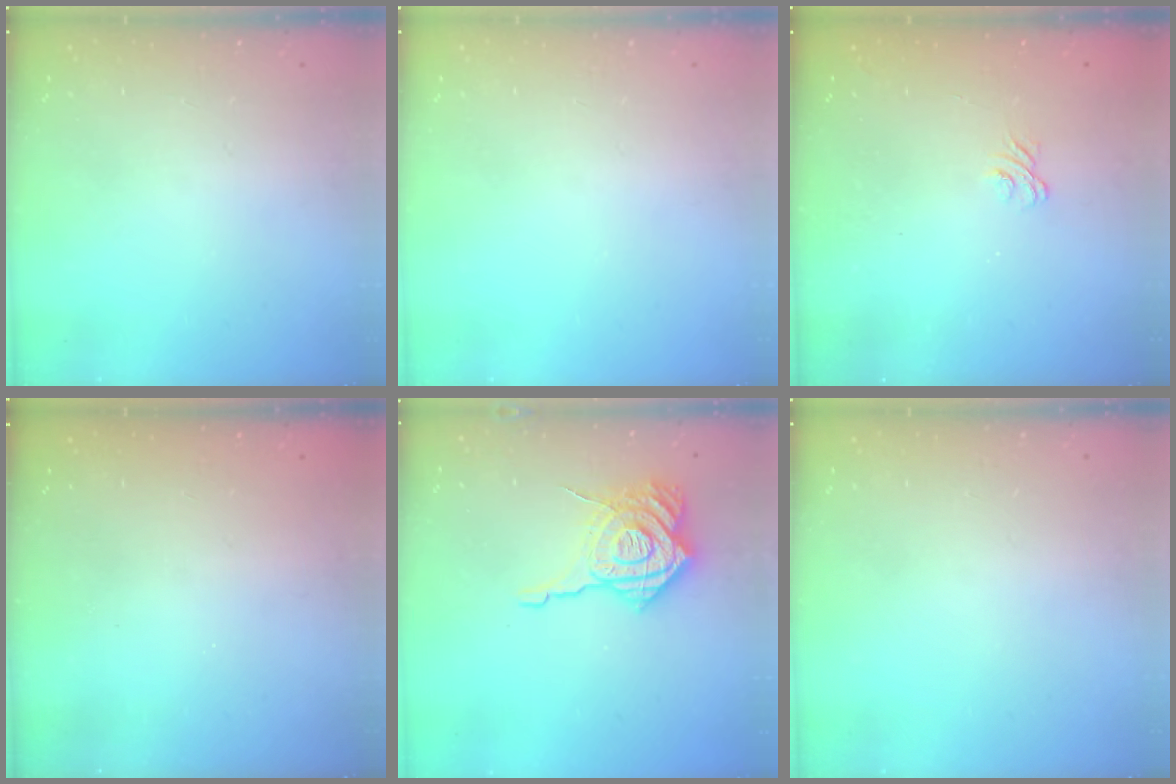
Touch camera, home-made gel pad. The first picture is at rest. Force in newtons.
{"total": 0.0}
{"total": 1.9, "press": 1.5, "slide": 1.1}
{"total": 2.3, "press": 2.2, "slide": 0.8}
{"total": 19.3, "press": 19.2, "slide": 2.0}
{"total": 0.0}